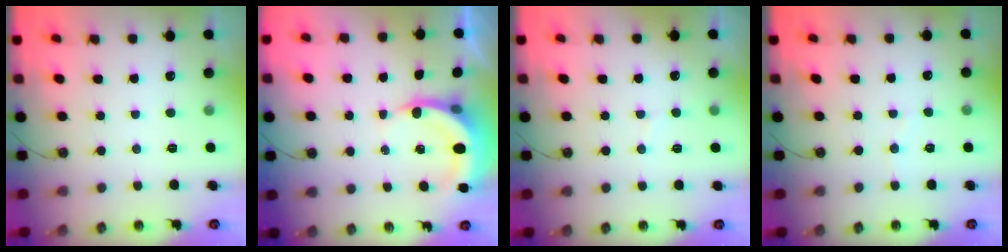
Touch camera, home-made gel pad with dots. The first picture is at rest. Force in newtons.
{"total": 5.6, "press": 5.6, "slide": 0.6}
{"total": 2.9, "press": 2.7, "slide": 1.1}
{"total": 3.4, "press": 3.4, "slide": 0.3}